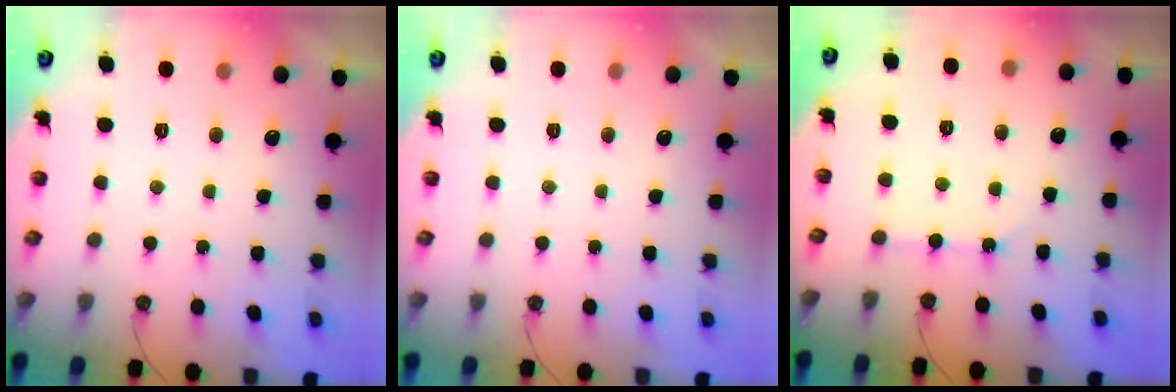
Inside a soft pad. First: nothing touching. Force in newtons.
{"total": 0.0}
{"total": 4.4, "press": 4.4, "slide": 0.7}